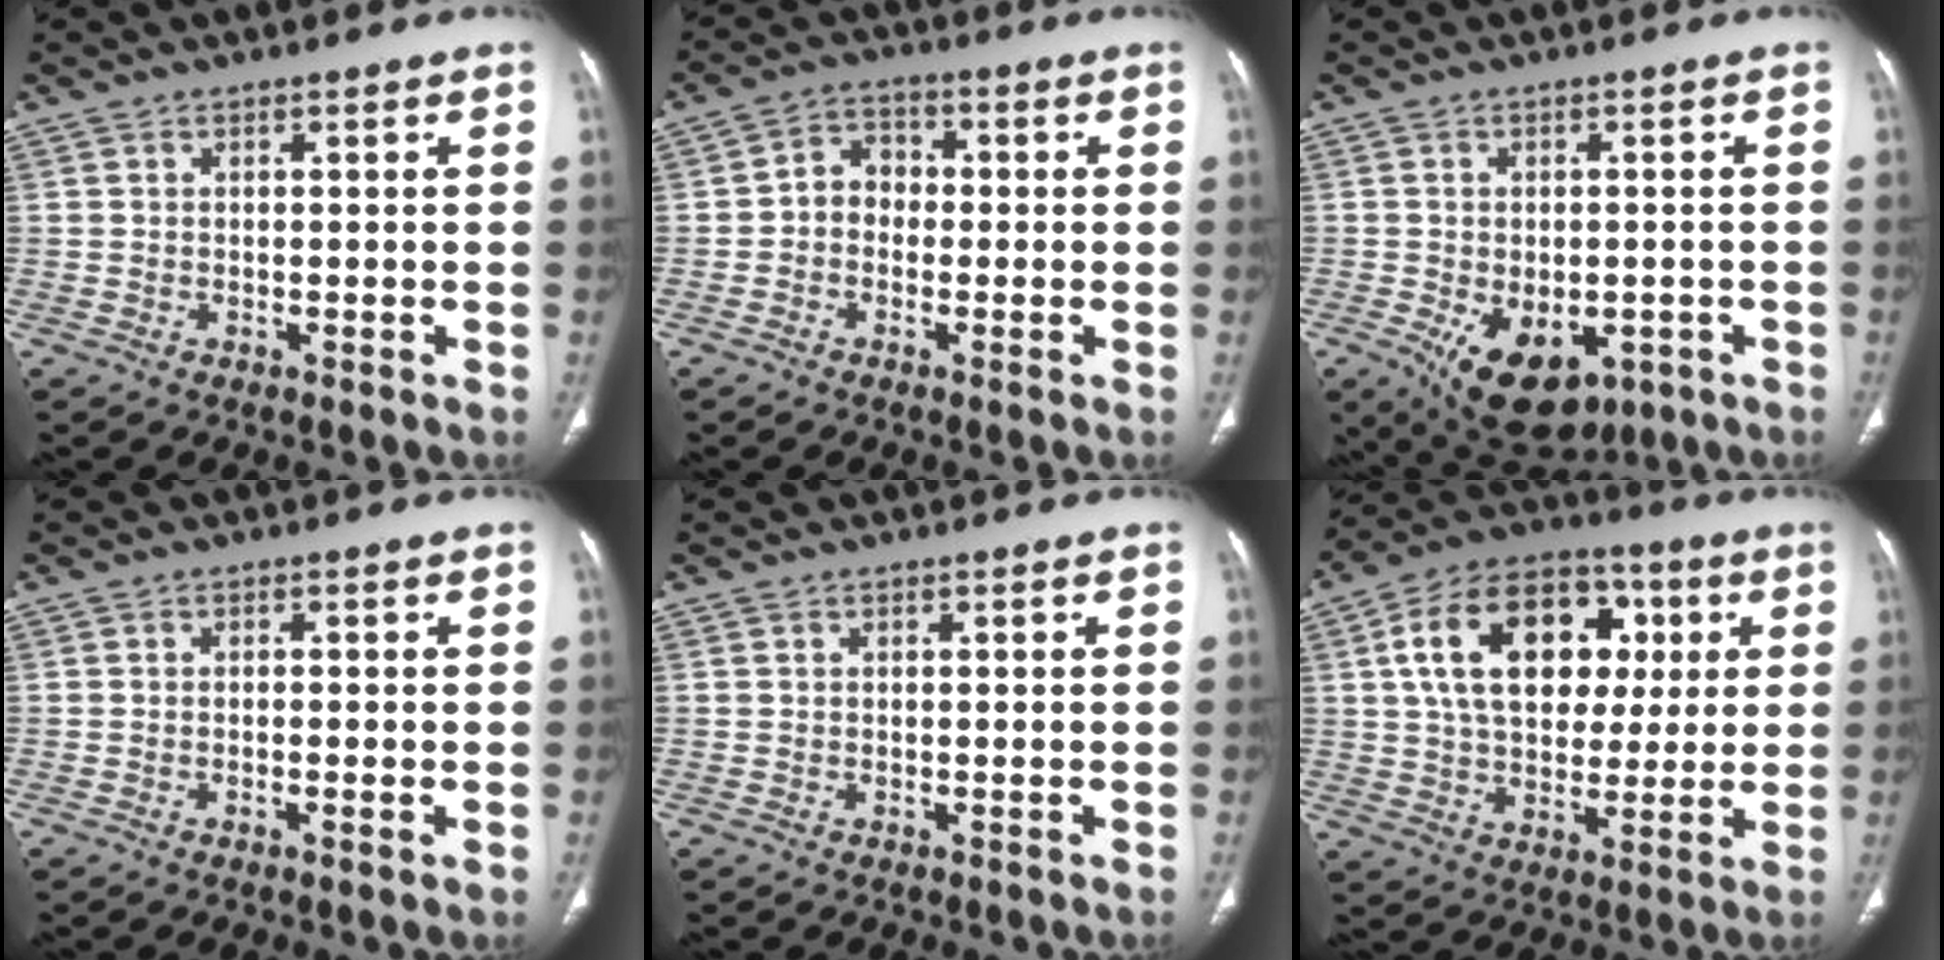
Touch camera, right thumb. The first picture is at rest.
{"total": 5.3, "force": [-0.7, 4.4, 2.8], "torque": [-0.026, 0.023, -0.024]}
{"total": 12.8, "force": [-5.0, 7.7, 8.8], "torque": [-0.124, 0.000, -0.055]}
{"total": 1.3, "force": [-0.4, 0.2, 1.2], "torque": [-0.028, -0.004, -0.009]}
{"total": 0.0}
{"total": 20.7, "force": [5.0, 14.1, 14.2], "torque": [-0.218, 0.011, 0.080]}